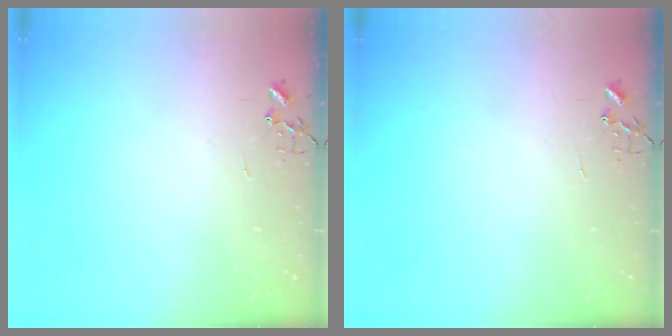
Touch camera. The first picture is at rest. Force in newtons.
{"total": 0.0}